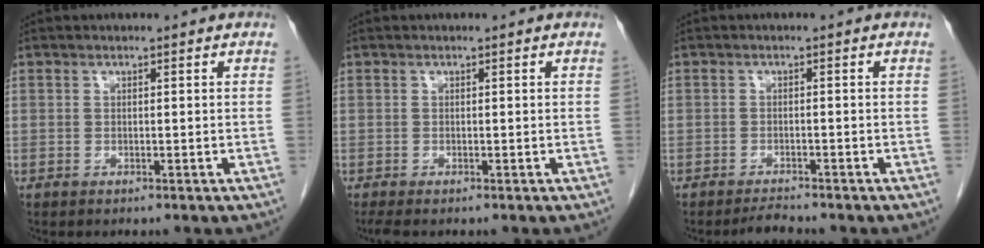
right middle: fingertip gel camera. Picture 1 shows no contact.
{"total": 1.4, "force": [-1.1, 0.1, 0.8], "torque": [-0.012, -0.005, -0.018]}
{"total": 1.7, "force": [-1.6, -0.2, 0.3], "torque": [-0.012, -0.011, -0.026]}